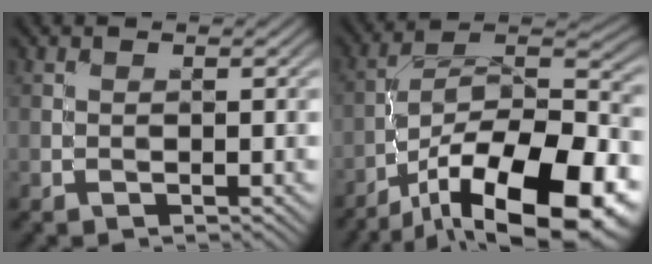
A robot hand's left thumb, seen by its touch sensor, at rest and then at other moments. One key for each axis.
{"total": 19.6, "fx": -11.9, "fy": 7.4, "fz": 13.7, "tx": -0.210, "ty": -0.030, "tz": -0.194}